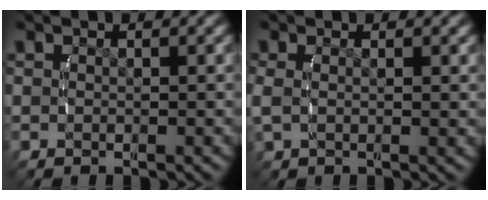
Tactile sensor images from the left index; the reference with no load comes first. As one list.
[{"total": 1.7, "force": [0.4, 0.7, 1.5], "torque": [-0.043, -0.008, 0.014]}]